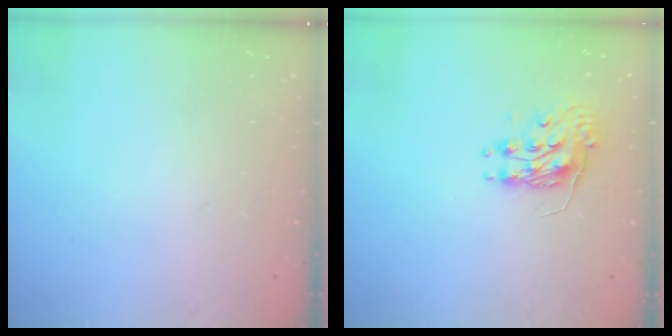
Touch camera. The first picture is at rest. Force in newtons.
{"total": 8.6, "press": 8.6, "slide": 0.2}